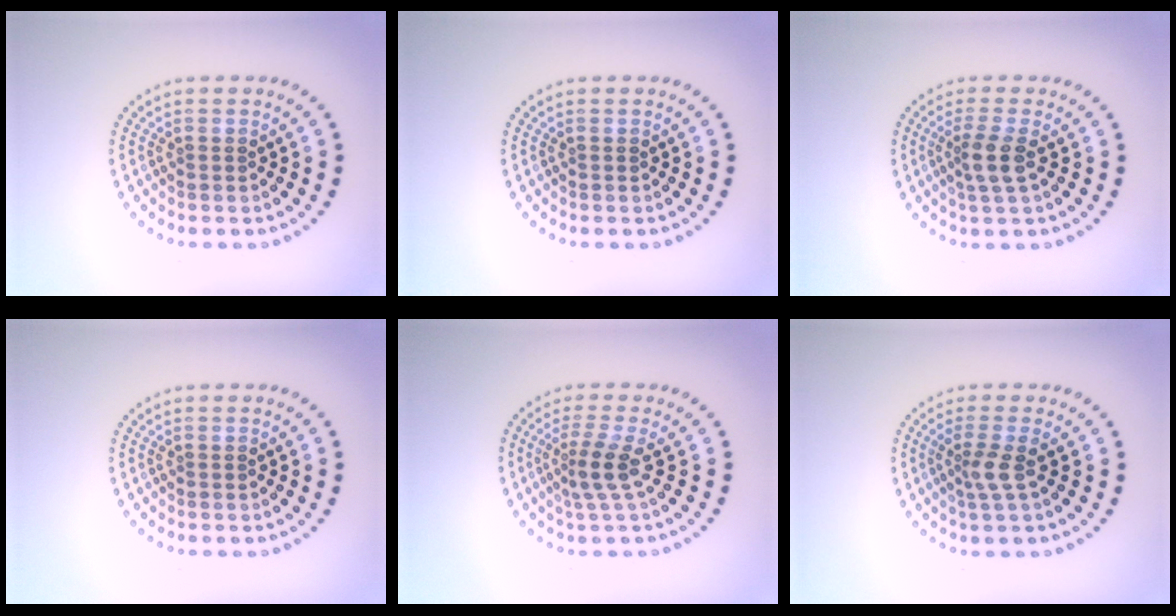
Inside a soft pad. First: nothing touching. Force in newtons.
{"total": 0.0}
{"total": 2.3, "press": 1.9, "slide": 1.3}
{"total": 0.0}
{"total": 2.6, "press": 1.8, "slide": 1.8}
{"total": 1.9, "press": 1.3, "slide": 1.4}